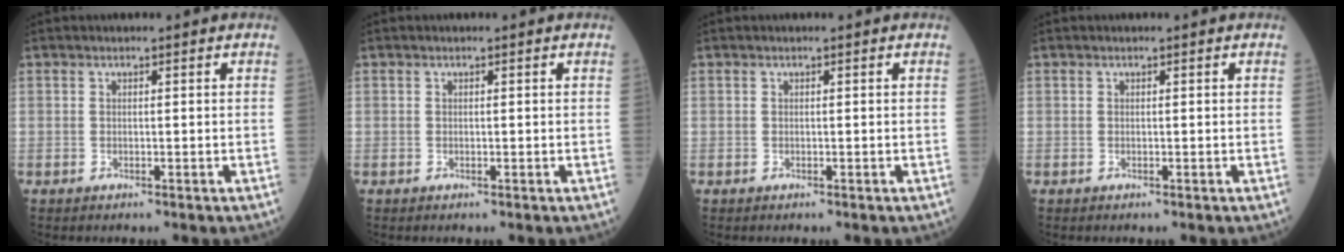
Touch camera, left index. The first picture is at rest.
{"total": 0.0}
{"total": 0.0}
{"total": 0.0}